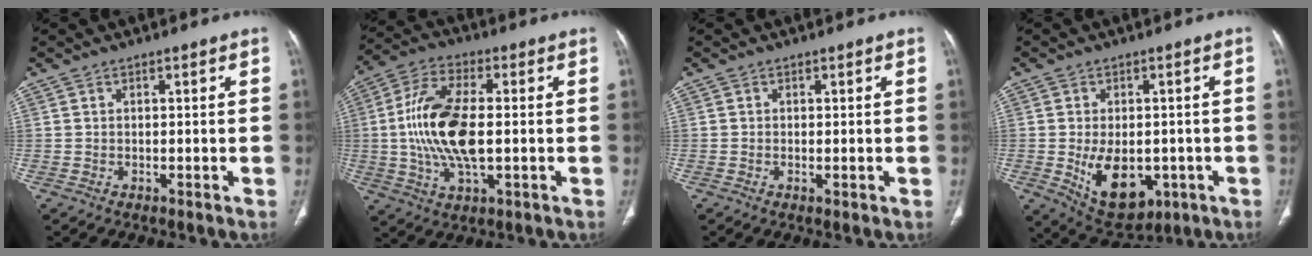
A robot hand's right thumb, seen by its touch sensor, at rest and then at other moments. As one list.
[{"total": 15.7, "force": [-0.3, 7.0, 14.0], "torque": [-0.293, 0.010, -0.006]}, {"total": 0.9, "force": [-0.2, 0.3, 0.9], "torque": [-0.017, -0.003, -0.003]}, {"total": 11.9, "force": [-2.8, 7.5, 8.7], "torque": [-0.113, -0.004, -0.020]}]